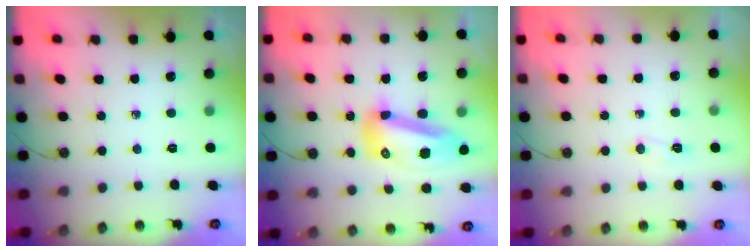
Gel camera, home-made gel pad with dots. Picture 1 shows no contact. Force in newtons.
{"total": 15.0, "press": 14.9, "slide": 1.8}
{"total": 9.4, "press": 3.9, "slide": 8.6}